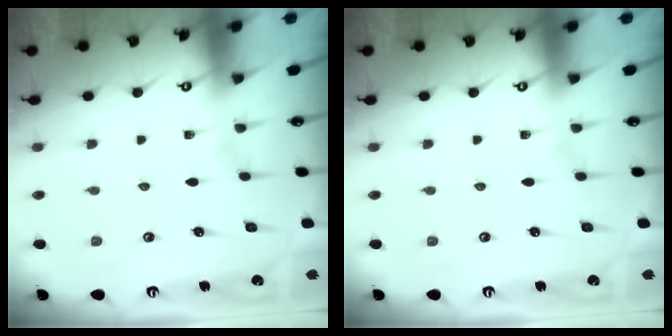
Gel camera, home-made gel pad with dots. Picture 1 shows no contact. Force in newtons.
{"total": 0.0}